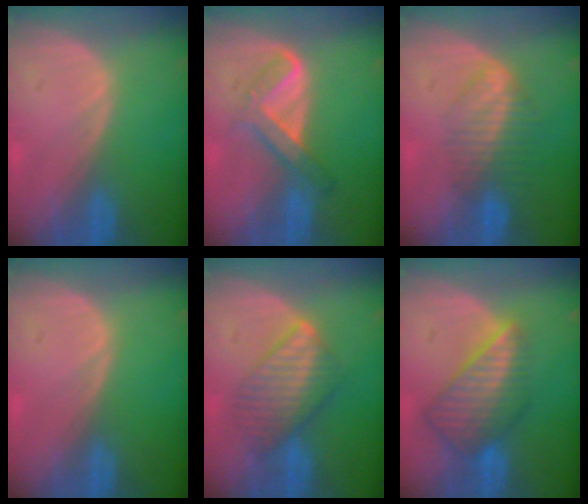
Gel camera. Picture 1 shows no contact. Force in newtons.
{"total": 5.3, "press": 5.1, "slide": 1.4}
{"total": 6.7, "press": 5.7, "slide": 3.5}
{"total": 0.0}
{"total": 6.6, "press": 6.6, "slide": 0.6}
{"total": 8.7, "press": 7.6, "slide": 4.3}